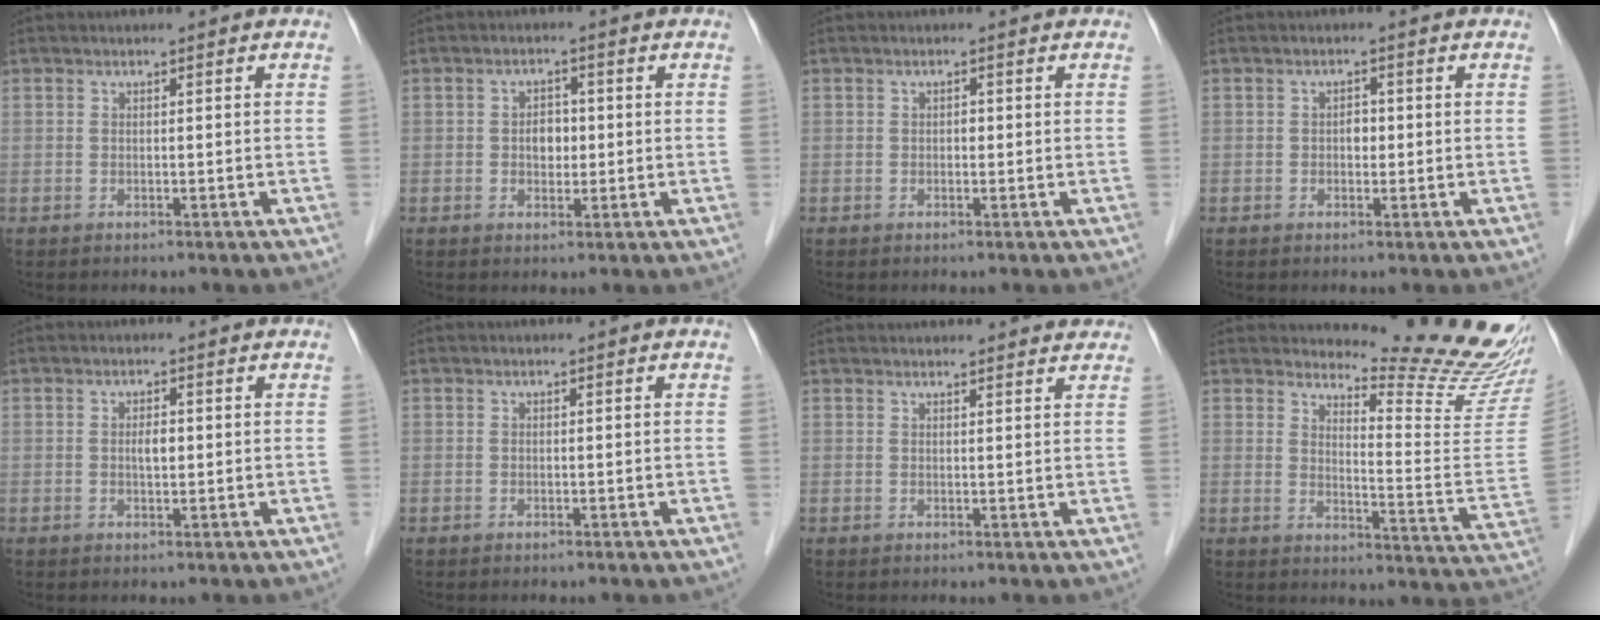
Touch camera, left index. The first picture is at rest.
{"total": 2.9, "force": [0.0, 2.1, 2.0], "torque": [-0.032, 0.008, 0.002]}
{"total": 0.7, "force": [0.0, 0.5, 0.4], "torque": [-0.005, 0.002, -0.002]}
{"total": 1.5, "force": [-0.1, 1.1, 1.1], "torque": [-0.014, 0.004, -0.002]}
{"total": 1.7, "force": [0.2, 0.7, 1.5], "torque": [-0.028, 0.001, 0.004]}
{"total": 0.0}
{"total": 11.6, "force": [11.1, 1.8, 3.0], "torque": [-0.024, 0.026, 0.121]}
{"total": 17.4, "force": [16.8, -0.5, 4.3], "torque": [-0.063, -0.142, 0.196]}